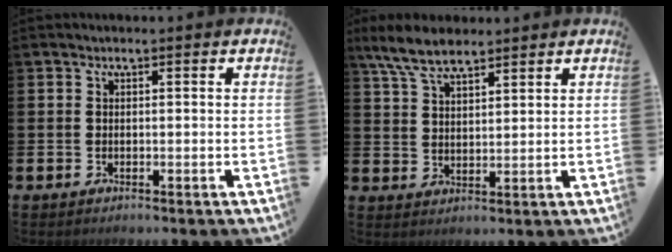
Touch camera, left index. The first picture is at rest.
{"total": 7.0, "force": [6.0, 2.0, 2.9], "torque": [-0.077, -0.013, 0.113]}